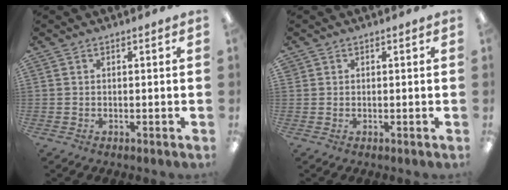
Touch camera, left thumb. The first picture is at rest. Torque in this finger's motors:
{"motor_torque": [-0.31, -0.15, -0.24, 0.05, 0.00]}